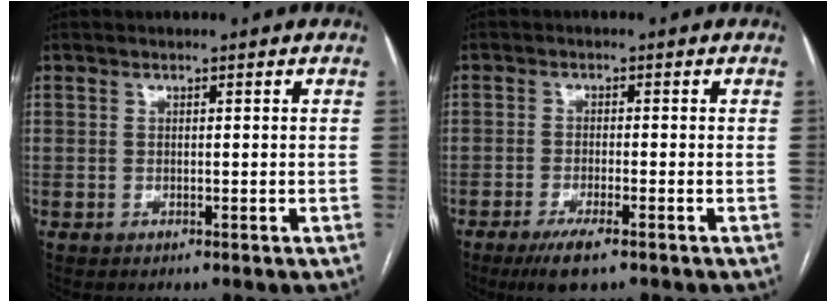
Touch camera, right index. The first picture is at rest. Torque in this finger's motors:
{"motor_torque": [0.30, -0.09, 0.32, 0.06]}